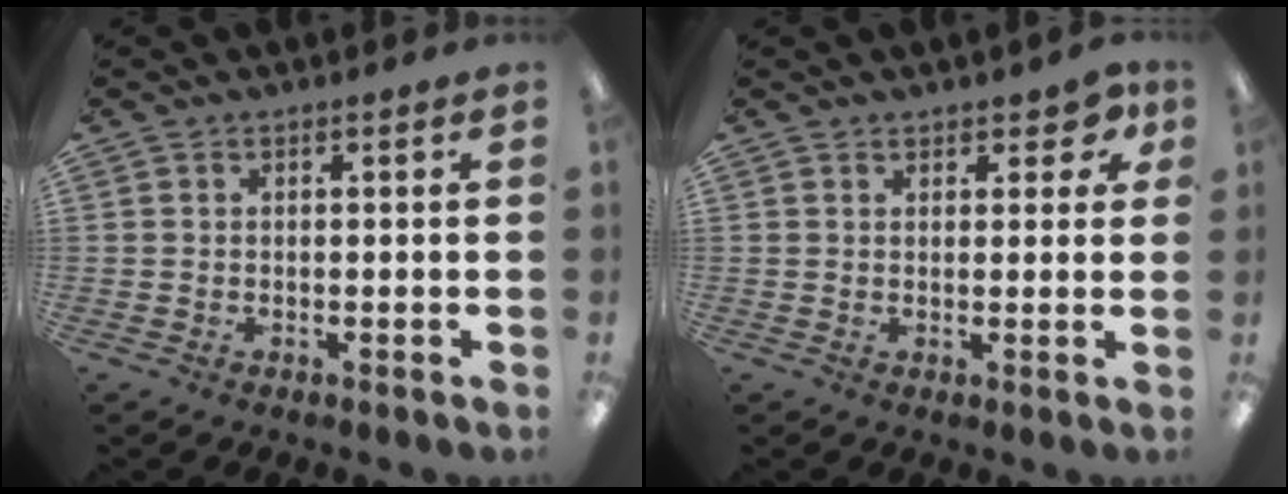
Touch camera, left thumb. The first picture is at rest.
{"total": 4.6, "force": [3.1, 2.2, 2.5], "torque": [-0.022, -0.011, 0.051]}